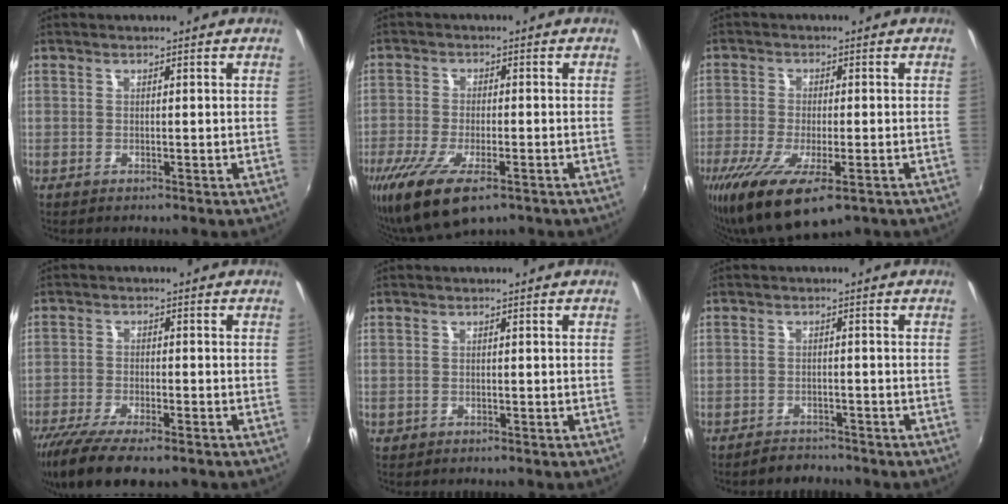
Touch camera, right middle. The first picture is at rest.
{"total": 12.5, "force": [-7.7, 4.6, 8.7], "torque": [-0.193, -0.050, -0.134]}
{"total": 13.6, "force": [-8.2, 4.5, 9.9], "torque": [-0.211, -0.055, -0.137]}
{"total": 13.1, "force": [-9.6, 3.8, 8.1], "torque": [-0.181, -0.051, -0.168]}
{"total": 0.7, "force": [-0.3, 0.6, 0.2], "torque": [-0.004, -0.003, -0.004]}
{"total": 3.4, "force": [-3.1, 1.3, 0.2], "torque": [-0.020, -0.001, -0.049]}